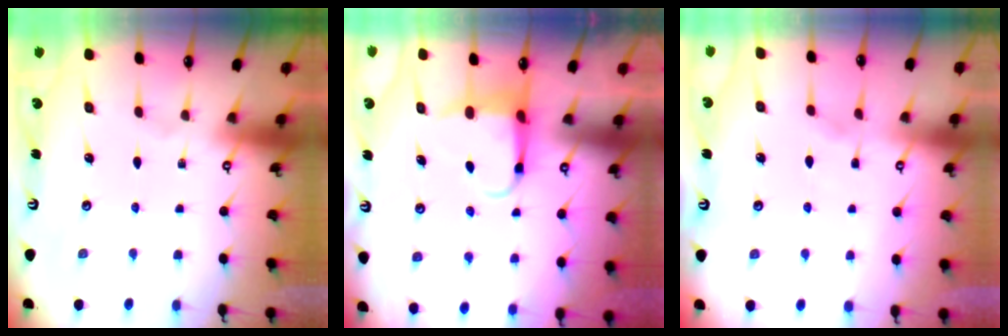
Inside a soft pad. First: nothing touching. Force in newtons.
{"total": 4.0, "press": 4.0, "slide": 0.5}
{"total": 1.5, "press": 1.5, "slide": 0.4}